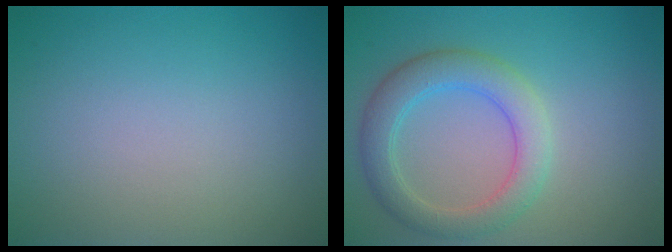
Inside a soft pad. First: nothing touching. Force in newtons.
{"total": 4.4, "press": 4.4, "slide": 0.1}